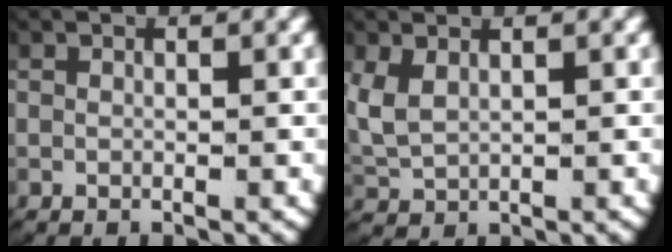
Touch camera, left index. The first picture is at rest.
{"total": 4.0, "force": [0.5, 3.4, 2.1], "torque": [-0.074, -0.015, 0.021]}